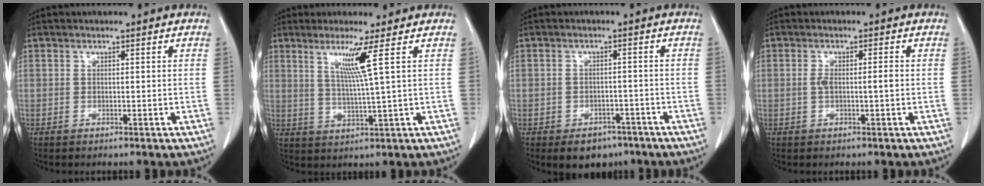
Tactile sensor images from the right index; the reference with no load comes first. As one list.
[{"total": 5.8, "force": [2.4, -2.1, 4.9], "torque": [-0.097, -0.013, 0.051]}, {"total": 5.3, "force": [-3.7, 3.4, 1.8], "torque": [-0.017, 0.006, -0.046]}, {"total": 2.3, "force": [-0.3, 0.3, 2.2], "torque": [-0.043, 0.002, -0.004]}]